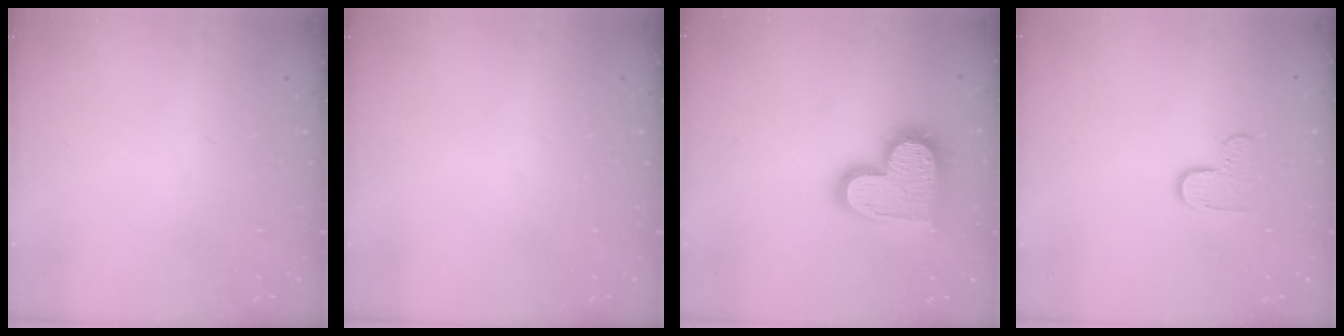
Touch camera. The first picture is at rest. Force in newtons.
{"total": 0.0}
{"total": 17.9, "press": 17.8, "slide": 1.3}
{"total": 4.7, "press": 4.6, "slide": 0.4}